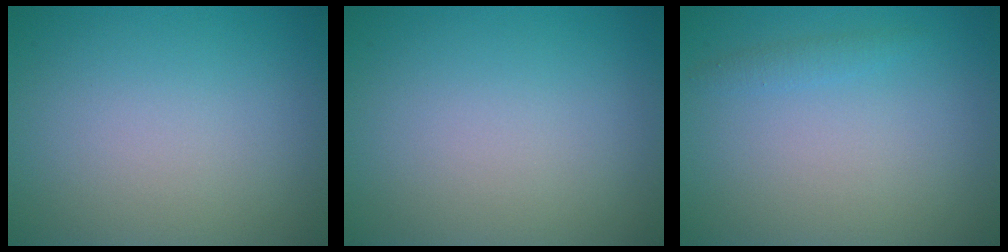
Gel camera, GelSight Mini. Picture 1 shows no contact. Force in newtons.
{"total": 0.0}
{"total": 0.9, "press": 0.9, "slide": 0.0}